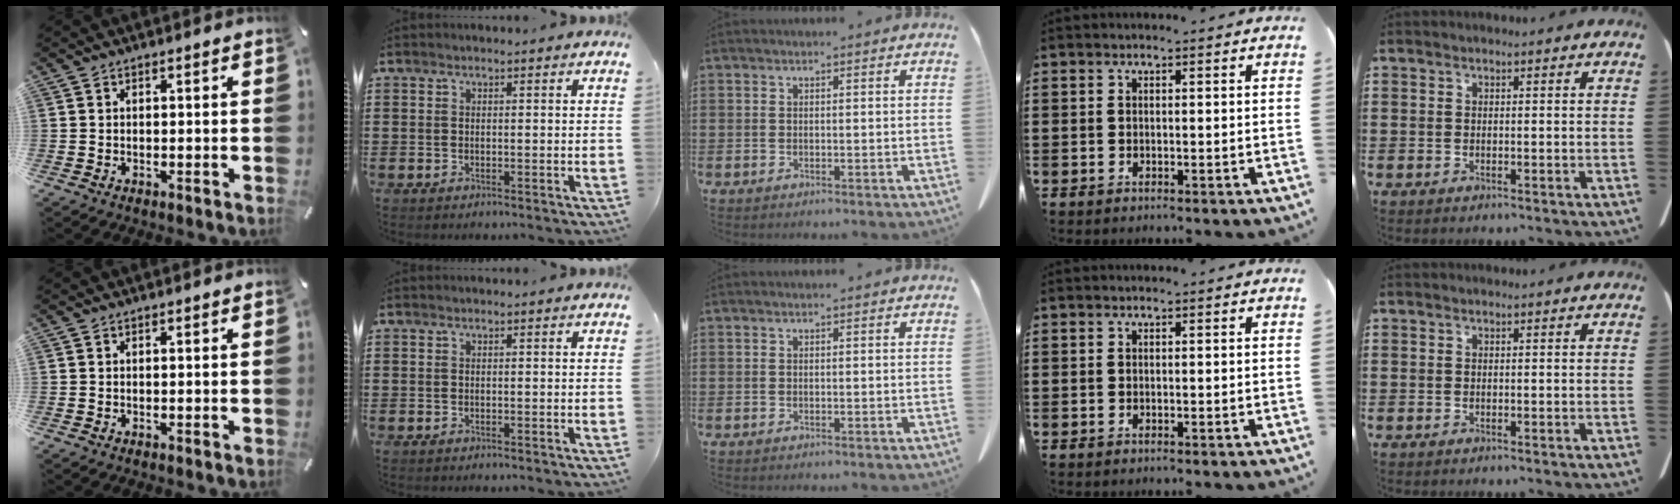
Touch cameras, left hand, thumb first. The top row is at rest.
{}